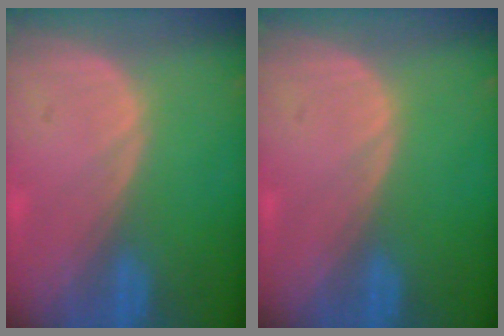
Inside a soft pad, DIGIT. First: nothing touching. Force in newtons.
{"total": 0.0}